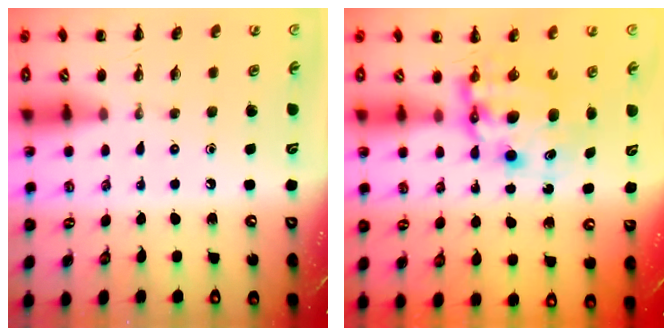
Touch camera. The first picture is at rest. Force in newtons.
{"total": 7.8, "press": 7.5, "slide": 2.2}